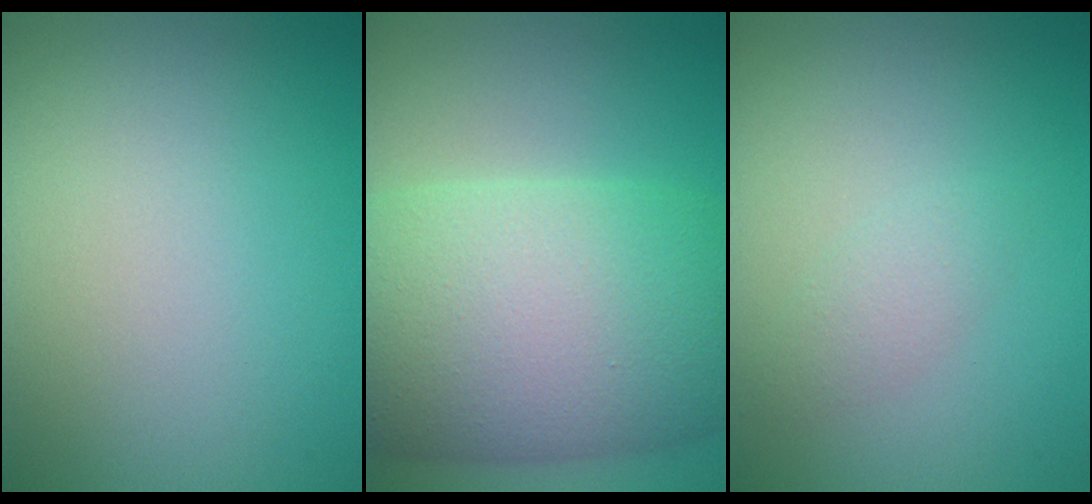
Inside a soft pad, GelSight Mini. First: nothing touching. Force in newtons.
{"total": 13.7, "press": 13.7, "slide": 0.4}
{"total": 1.3, "press": 1.3, "slide": 0.0}